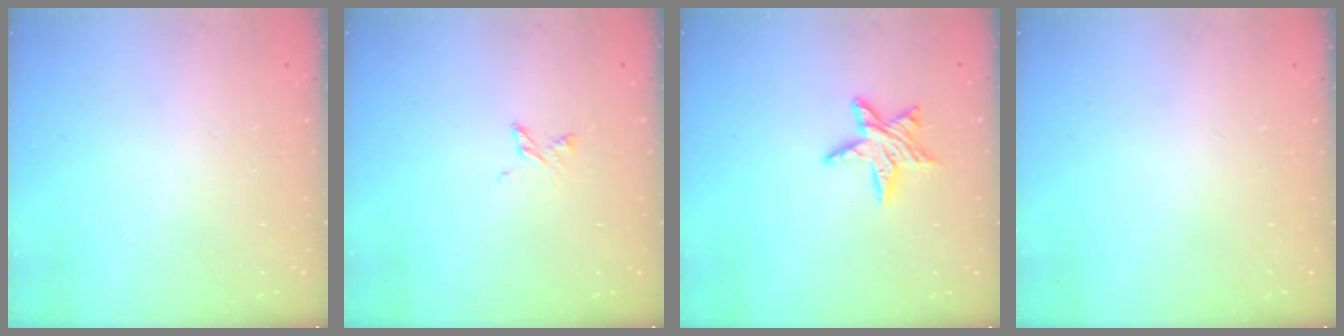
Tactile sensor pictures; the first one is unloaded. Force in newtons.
{"total": 3.8, "press": 3.8, "slide": 0.5}
{"total": 9.1, "press": 9.1, "slide": 0.5}
{"total": 0.0}